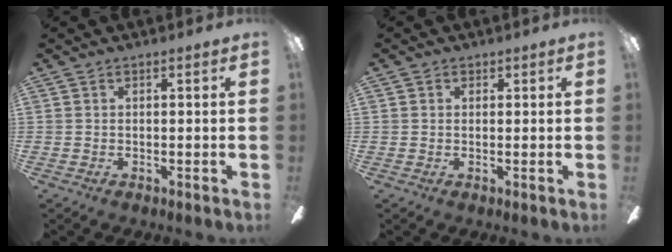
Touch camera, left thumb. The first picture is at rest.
{"total": 0.9, "force": [0.5, 0.8, 0.1], "torque": [0.006, 0.000, 0.007]}